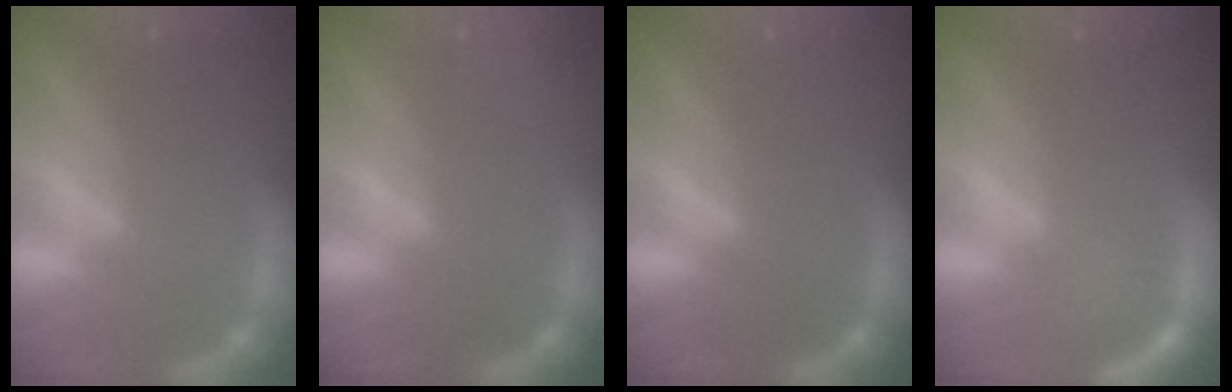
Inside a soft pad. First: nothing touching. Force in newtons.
{"total": 1.4}
{"total": 0.0}
{"total": 3.0}